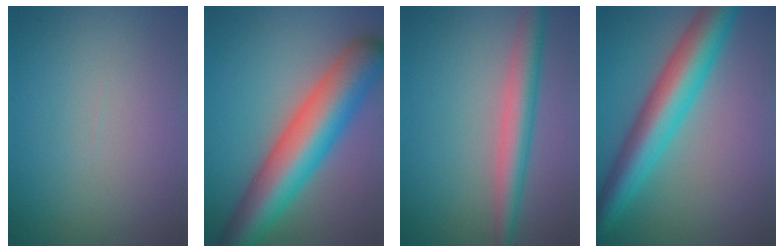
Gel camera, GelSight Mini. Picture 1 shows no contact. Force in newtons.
{"total": 10.5, "press": 10.5, "slide": 0.4}
{"total": 4.3, "press": 4.3, "slide": 0.1}
{"total": 7.7, "press": 7.7, "slide": 0.2}